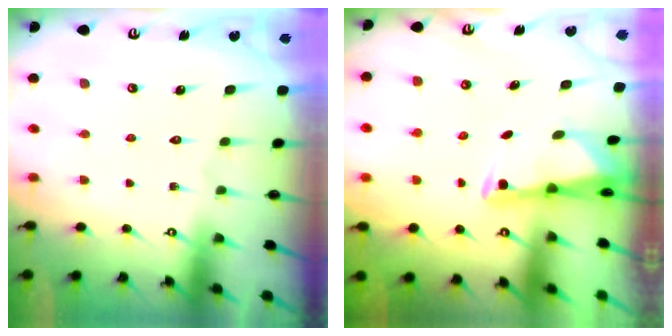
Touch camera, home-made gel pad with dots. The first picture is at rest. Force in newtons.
{"total": 2.7, "press": 2.7, "slide": 0.5}